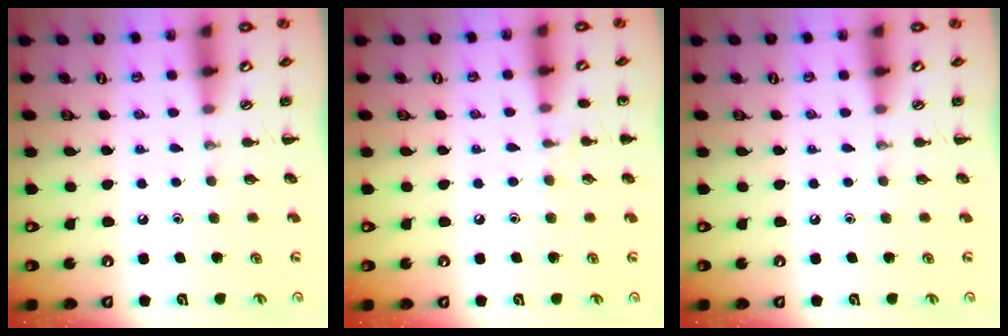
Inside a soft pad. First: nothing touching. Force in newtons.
{"total": 5.8, "press": 5.5, "slide": 1.7}
{"total": 0.0}